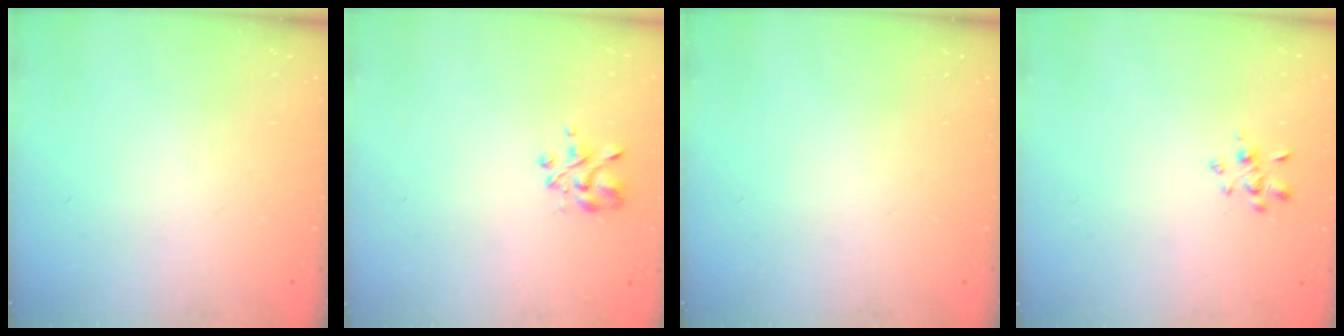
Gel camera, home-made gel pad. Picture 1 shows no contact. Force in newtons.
{"total": 3.2, "press": 3.0, "slide": 1.1}
{"total": 0.0}
{"total": 2.3, "press": 2.2, "slide": 0.7}